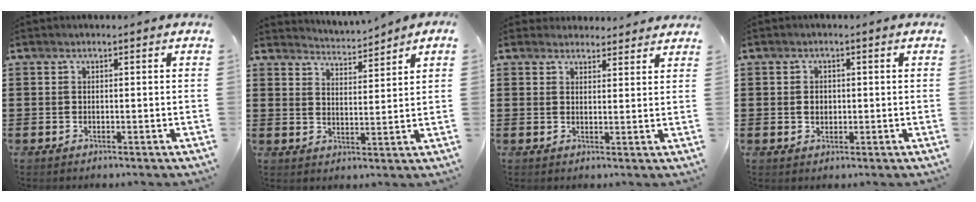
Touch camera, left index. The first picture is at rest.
{"total": 3.2, "force": [3.2, -0.6, -0.1], "torque": [-0.011, -0.021, 0.054]}
{"total": 2.8, "force": [2.6, 0.8, 0.0], "torque": [-0.001, -0.007, 0.049]}
{"total": 1.8, "force": [0.0, 1.5, 1.1], "torque": [-0.025, 0.008, -0.002]}